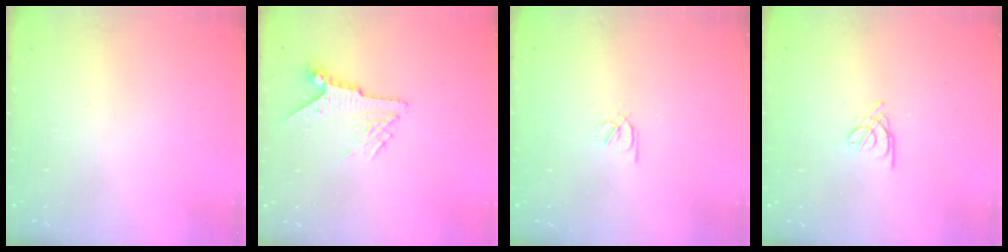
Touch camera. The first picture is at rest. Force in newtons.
{"total": 6.8, "press": 6.7, "slide": 1.0}
{"total": 2.1, "press": 2.1, "slide": 0.1}
{"total": 1.8, "press": 1.7, "slide": 0.5}